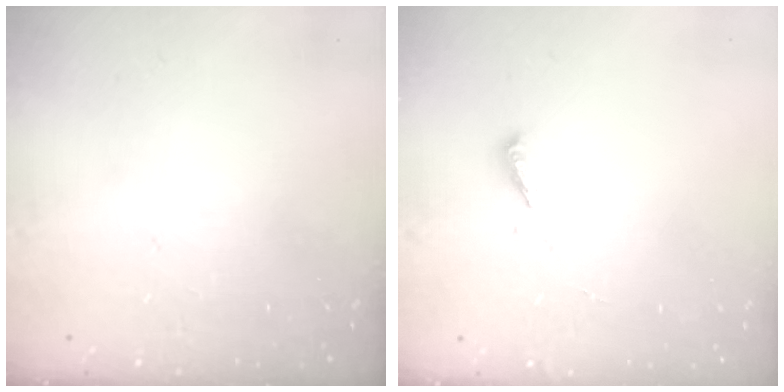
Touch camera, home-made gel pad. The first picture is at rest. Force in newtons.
{"total": 2.0, "press": 2.0, "slide": 0.2}